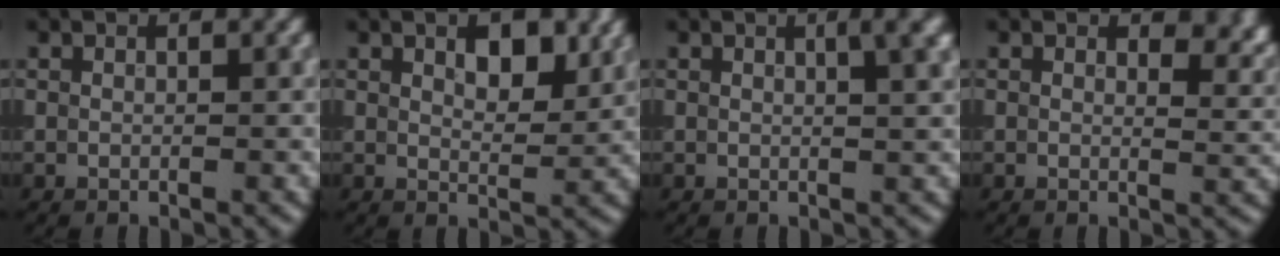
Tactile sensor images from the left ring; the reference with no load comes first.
{"total": 3.7, "force": [1.7, 1.7, 2.8], "torque": [-0.039, 0.002, 0.029]}
{"total": 2.6, "force": [1.1, 0.6, 2.3], "torque": [-0.021, 0.005, 0.013]}
{"total": 3.4, "force": [1.9, 1.7, 2.1], "torque": [-0.025, -0.005, 0.022]}